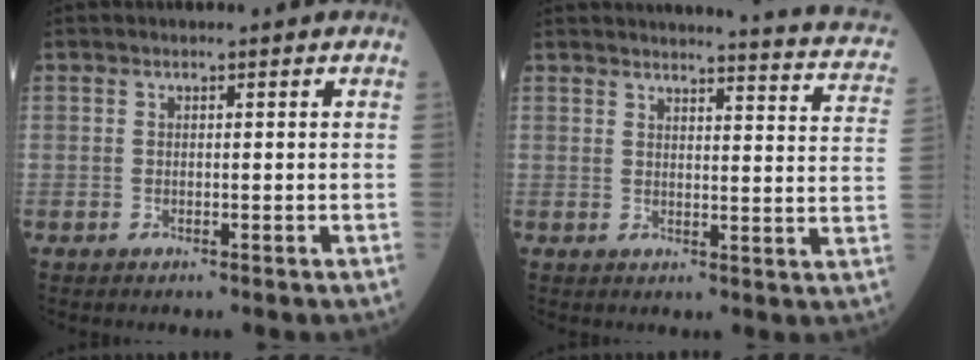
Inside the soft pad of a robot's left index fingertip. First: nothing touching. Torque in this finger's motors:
{"motor_torque": [-0.04, -0.48, 0.01, 0.00]}